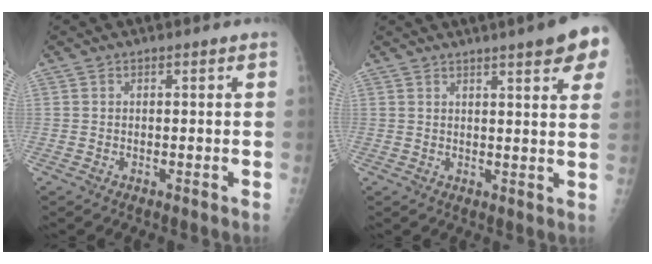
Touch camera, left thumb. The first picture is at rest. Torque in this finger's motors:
{"motor_torque": [0.63, 0.63, 1.60, -1.17, 0.09]}